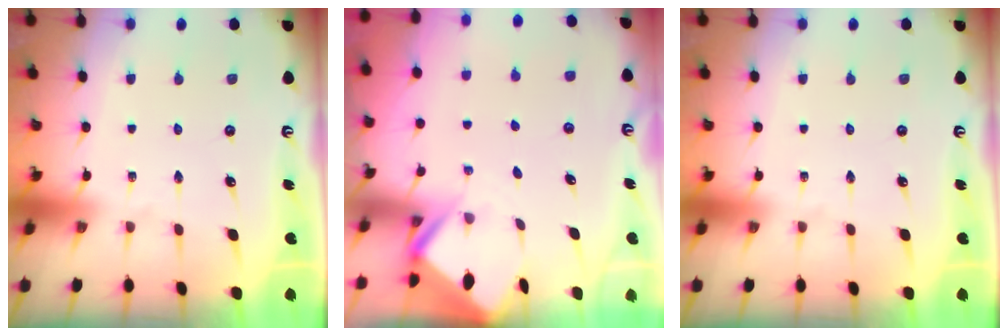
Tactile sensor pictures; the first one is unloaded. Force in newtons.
{"total": 2.4, "press": 2.4, "slide": 0.1}
{"total": 0.0}